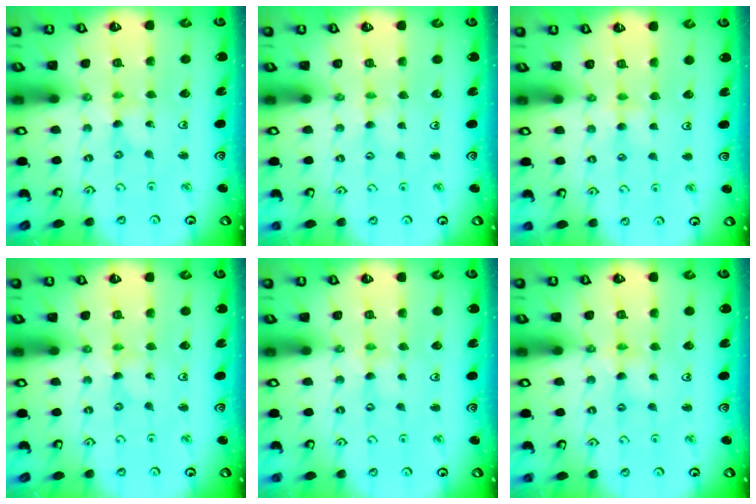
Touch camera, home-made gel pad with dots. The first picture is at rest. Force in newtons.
{"total": 2.1, "press": 2.0, "slide": 0.3}
{"total": 3.4, "press": 3.3, "slide": 0.6}
{"total": 0.0}
{"total": 0.7, "press": 0.7, "slide": 0.1}
{"total": 3.6, "press": 3.6, "slide": 0.4}